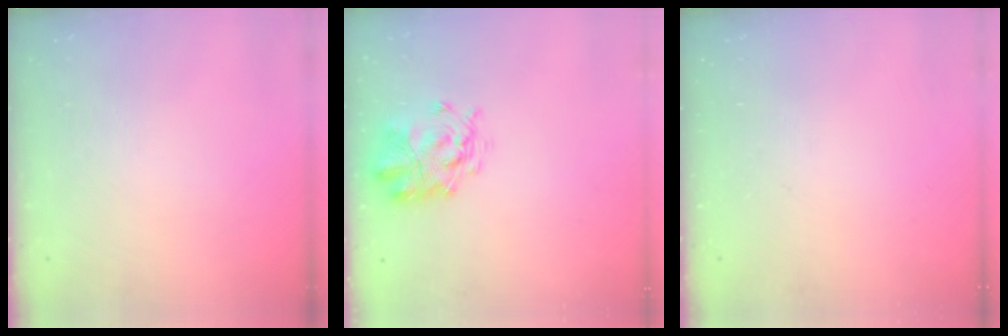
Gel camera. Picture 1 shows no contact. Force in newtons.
{"total": 3.7, "press": 3.6, "slide": 1.0}
{"total": 0.0}